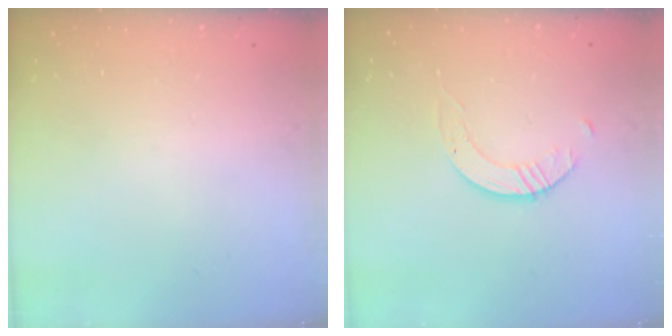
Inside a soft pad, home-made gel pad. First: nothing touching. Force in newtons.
{"total": 1.7, "press": 1.7, "slide": 0.2}